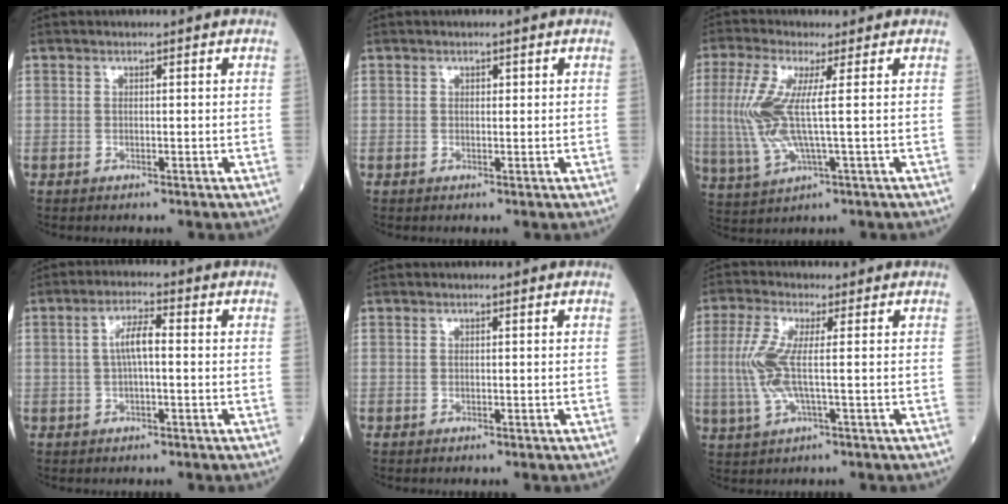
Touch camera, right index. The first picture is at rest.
{"total": 0.6, "force": [0.3, 0.4, 0.4], "torque": [-0.003, 0.000, 0.003]}
{"total": 9.0, "force": [0.7, 1.2, 8.9], "torque": [-0.223, -0.002, 0.013]}
{"total": 4.1, "force": [0.2, 0.9, 4.1], "torque": [-0.077, 0.013, 0.001]}
{"total": 0.0}
{"total": 6.9, "force": [0.0, 1.2, 6.8], "torque": [-0.169, -0.002, -0.004]}